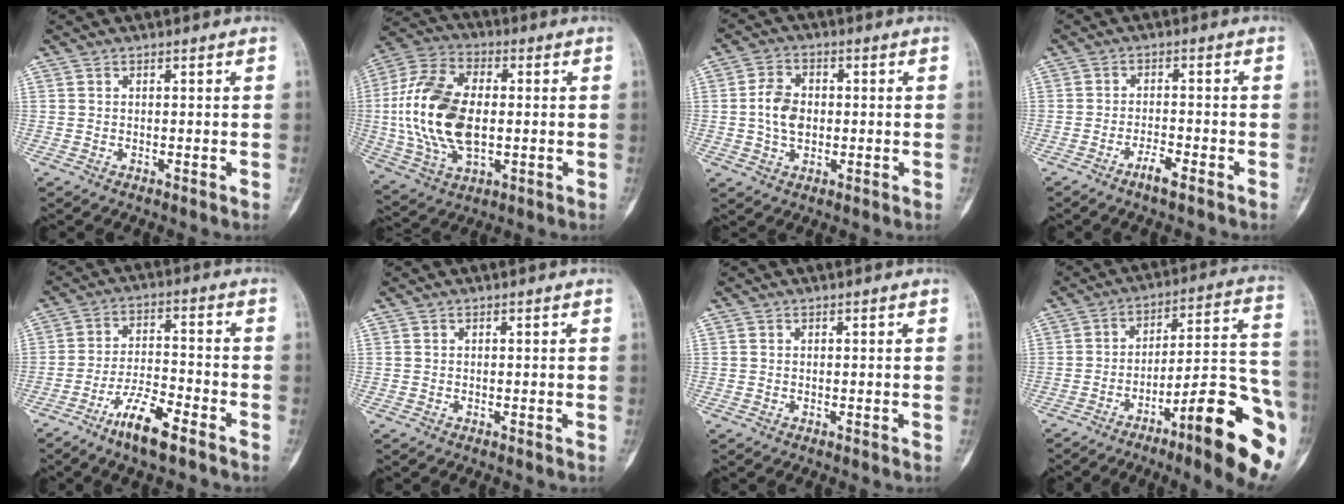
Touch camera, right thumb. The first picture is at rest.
{"total": 19.6, "force": [-0.1, 11.4, 15.9], "torque": [-0.327, 0.007, 0.002]}
{"total": 6.8, "force": [0.0, 4.8, 4.8], "torque": [-0.080, 0.008, -0.002]}
{"total": 3.3, "force": [-2.4, 0.3, 2.2], "torque": [-0.045, 0.012, -0.047]}
{"total": 9.2, "force": [-6.1, 2.0, 6.6], "torque": [-0.124, 0.032, -0.113]}
{"total": 0.0}
{"total": 0.0}
{"total": 20.5, "force": [-10.0, 3.7, 17.5], "torque": [-0.205, 0.069, -0.149]}